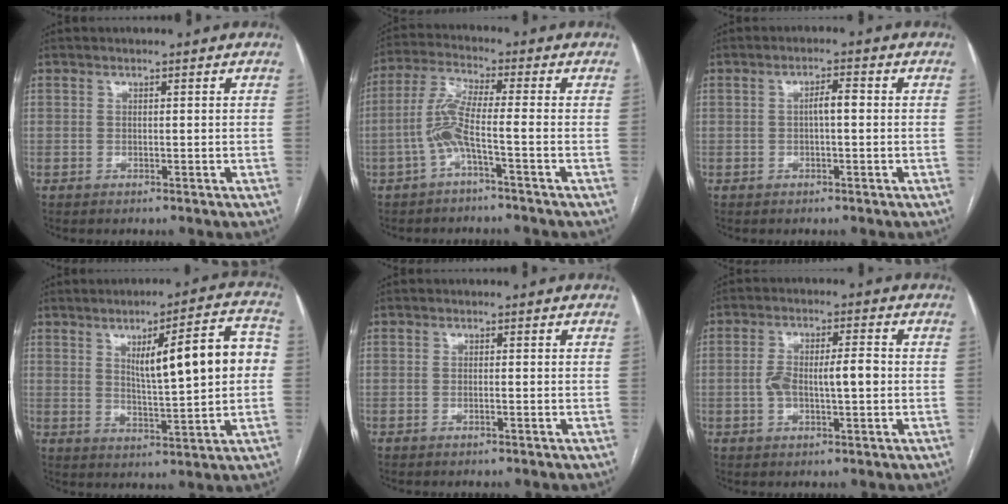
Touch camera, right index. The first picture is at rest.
{"total": 6.2, "force": [-2.2, -0.1, 5.8], "torque": [-0.128, 0.015, -0.049]}
{"total": 2.5, "force": [0.0, 0.6, 2.4], "torque": [-0.041, 0.005, 0.000]}
{"total": 13.0, "force": [2.1, 2.0, 12.7], "torque": [-0.178, 0.023, 0.036]}
{"total": 0.5, "force": [-0.2, 0.0, 0.5], "torque": [-0.009, 0.001, -0.003]}
{"total": 6.9, "force": [-0.4, 2.1, 6.6], "torque": [-0.128, 0.017, -0.004]}